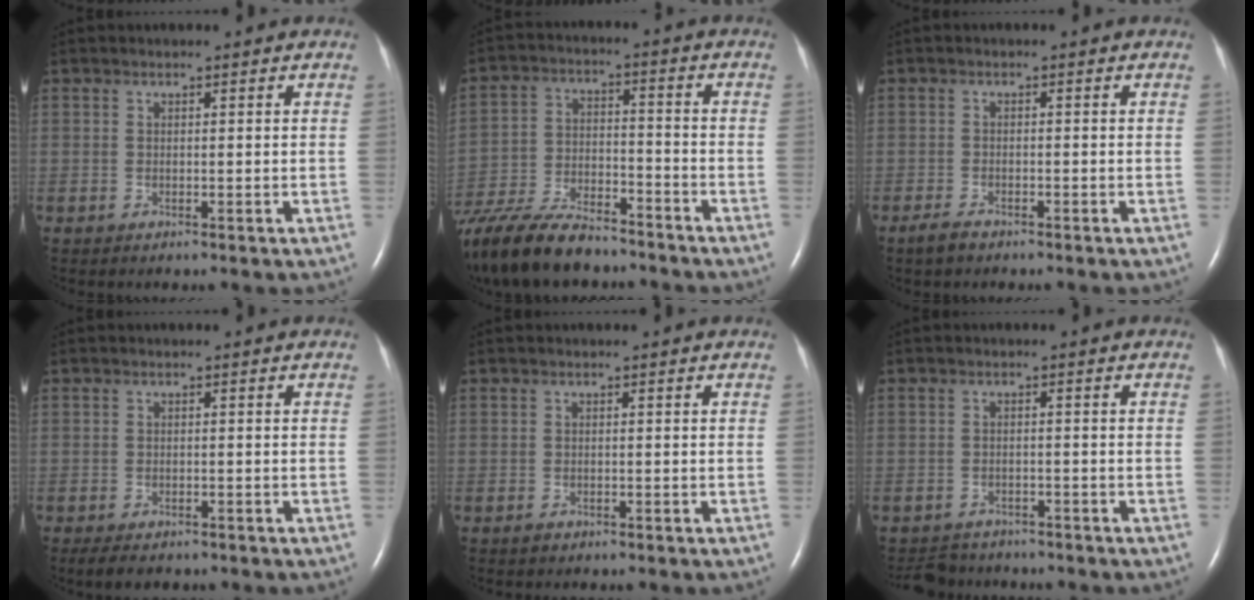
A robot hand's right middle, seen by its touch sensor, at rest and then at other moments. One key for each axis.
{"total": 18.6, "fx": -15.6, "fy": 4.6, "fz": 9.0, "tx": -0.207, "ty": -0.033, "tz": -0.272}
{"total": 2.1, "fx": -1.7, "fy": 0.7, "fz": 1.1, "tx": -0.034, "ty": -0.004, "tz": -0.028}
{"total": 3.7, "fx": -2.8, "fy": 1.4, "fz": 1.9, "tx": -0.032, "ty": -0.008, "tz": -0.036}
{"total": 0.7, "fx": -0.5, "fy": 0.4, "fz": 0.2, "tx": -0.008, "ty": 0.000, "tz": -0.006}
{"total": 4.4, "fx": -4.1, "fy": 1.7, "fz": -0.1, "tx": -0.003, "ty": -0.004, "tz": -0.064}